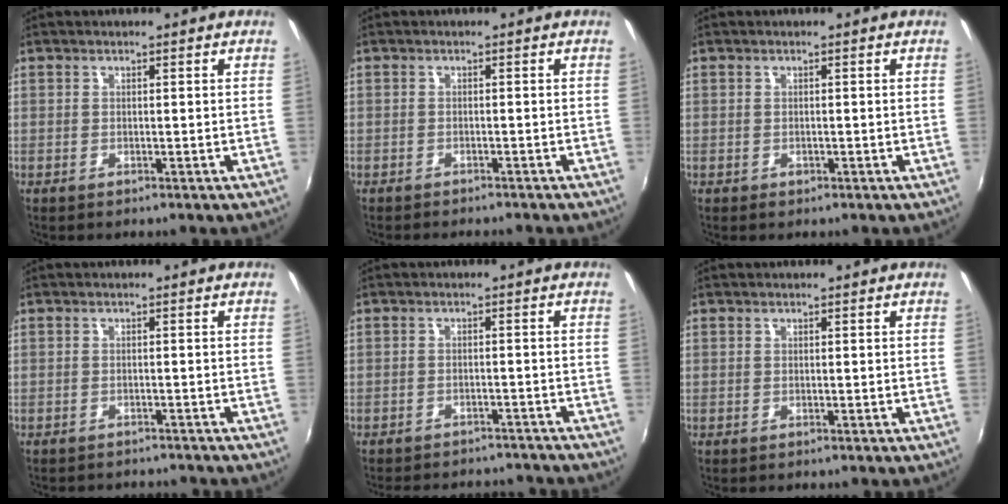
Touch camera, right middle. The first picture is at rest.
{"total": 2.3, "force": [-2.1, 0.7, 0.5], "torque": [-0.018, -0.008, -0.035]}
{"total": 0.7, "force": [-0.4, 0.6, 0.2], "torque": [-0.001, -0.004, -0.006]}
{"total": 3.9, "force": [-3.6, 1.1, 0.9], "torque": [-0.025, -0.012, -0.053]}
{"total": 12.2, "force": [-10.8, 4.1, 4.0], "torque": [-0.093, -0.004, -0.139]}
{"total": 0.0}